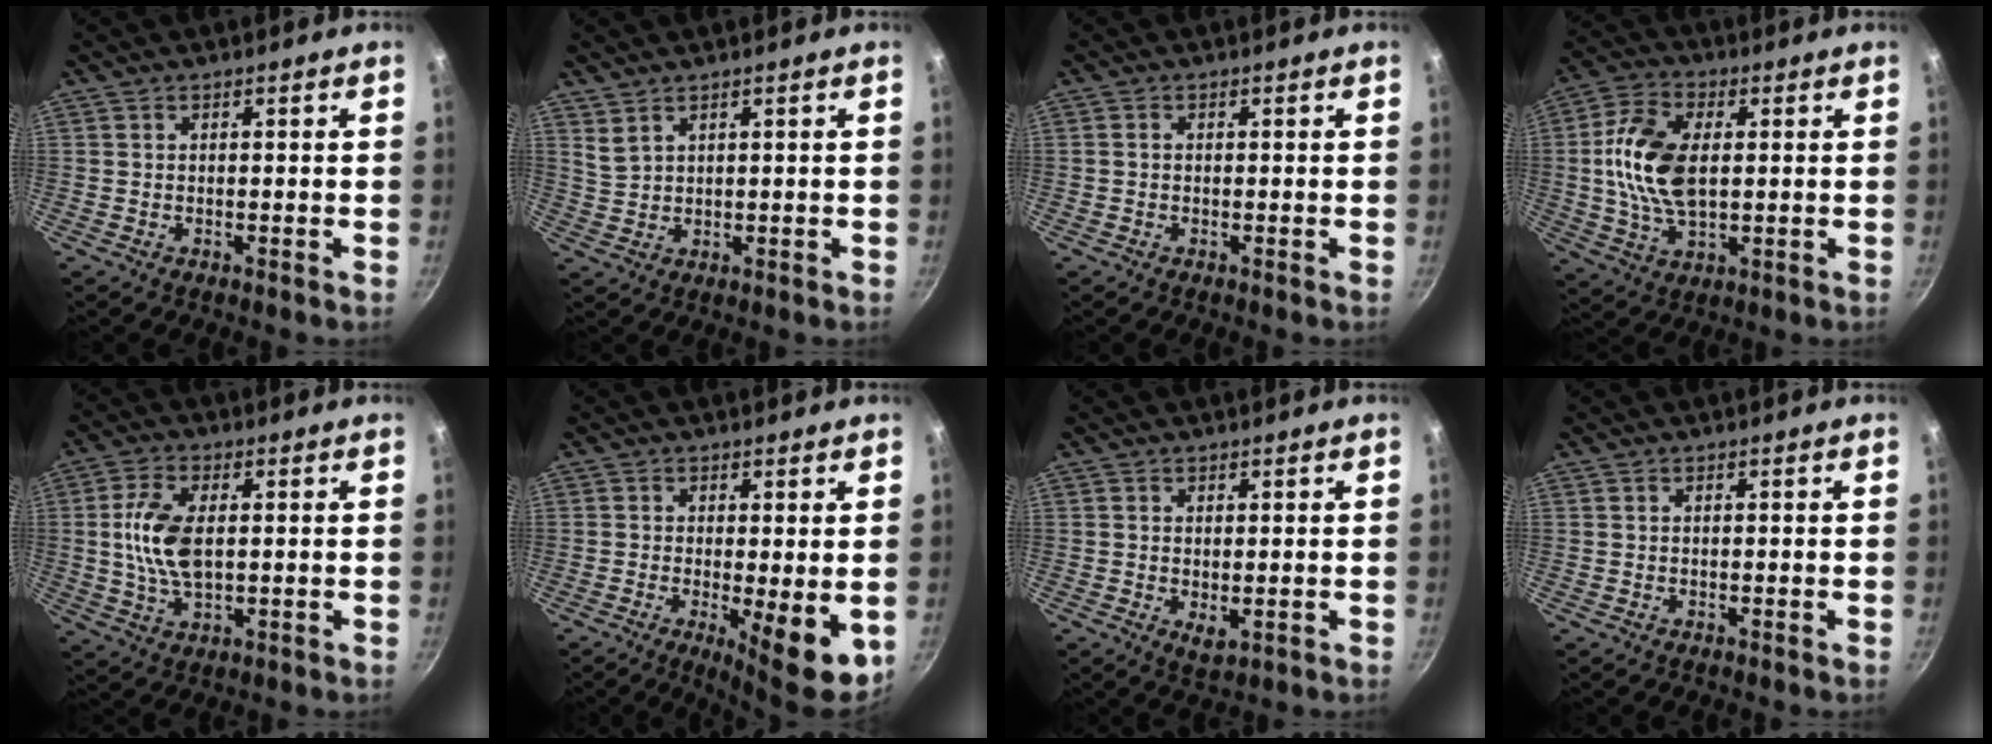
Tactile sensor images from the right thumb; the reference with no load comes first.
{"total": 2.7, "force": [2.0, 1.3, 1.1], "torque": [-0.016, -0.009, 0.049]}
{"total": 0.8, "force": [-0.1, 0.6, 0.4], "torque": [-0.007, 0.005, -0.003]}
{"total": 13.7, "force": [1.3, 8.0, 11.1], "torque": [-0.207, 0.007, 0.022]}
{"total": 9.9, "force": [0.9, 5.2, 8.3], "torque": [-0.166, 0.001, 0.019]}
{"total": 9.2, "force": [-1.6, 2.6, 8.7], "torque": [-0.109, -0.010, -0.011]}
{"total": 2.8, "force": [0.1, 1.6, 2.2], "torque": [-0.036, -0.009, 0.004]}
{"total": 0.0}